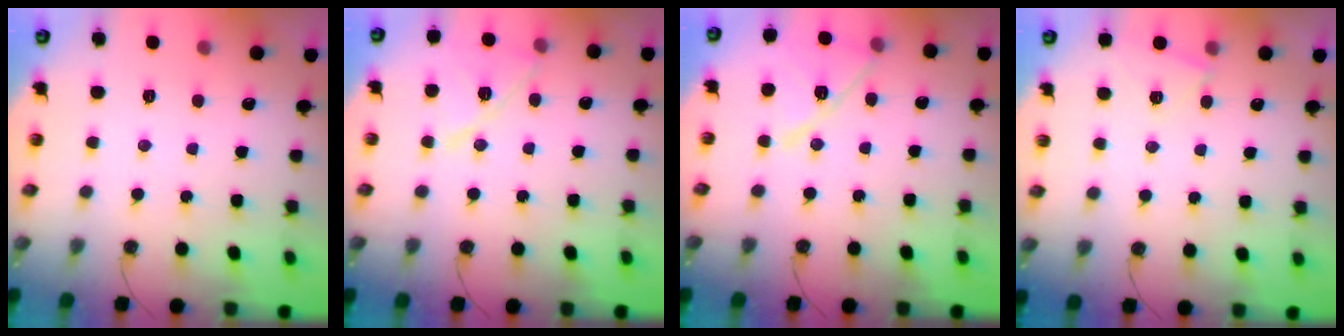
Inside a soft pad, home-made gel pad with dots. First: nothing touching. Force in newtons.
{"total": 12.0, "press": 12.0, "slide": 0.6}
{"total": 14.3, "press": 11.3, "slide": 8.8}
{"total": 4.4, "press": 3.7, "slide": 2.5}